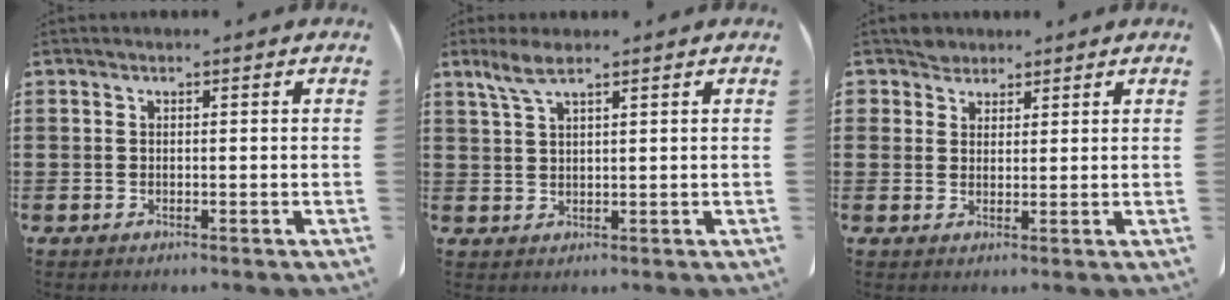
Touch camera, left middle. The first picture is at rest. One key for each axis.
{"total": 3.8, "fx": 2.4, "fy": 0.8, "fz": 2.8, "tx": -0.060, "ty": 0.002, "tz": 0.044}
{"total": 2.6, "fx": 2.3, "fy": 1.2, "fz": -0.1, "tx": -0.006, "ty": 0.005, "tz": 0.047}